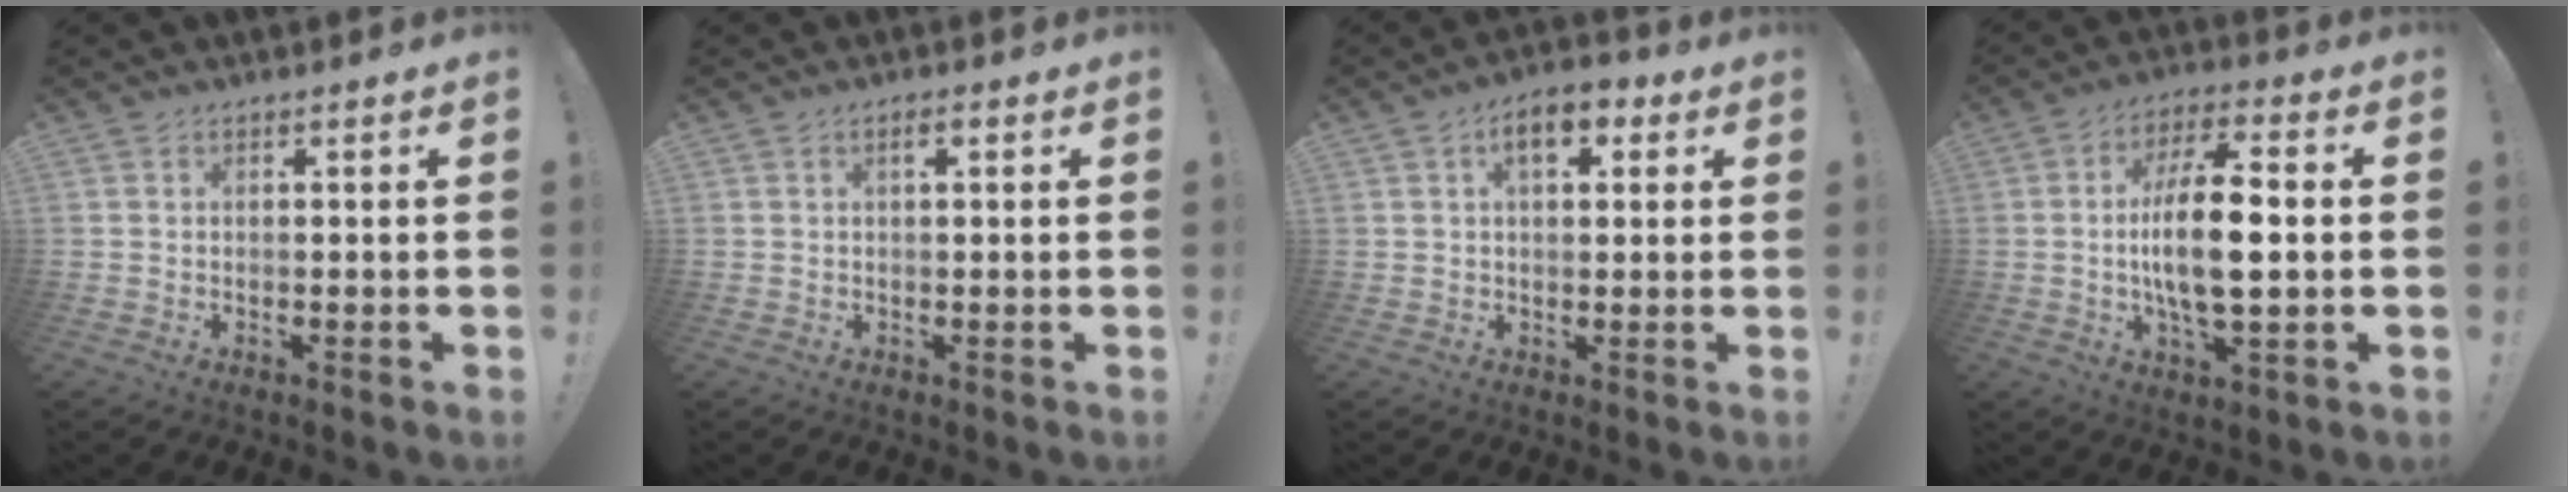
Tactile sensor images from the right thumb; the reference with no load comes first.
{"total": 1.8, "force": [0.7, 0.5, 1.6], "torque": [-0.027, 0.002, 0.009]}
{"total": 7.7, "force": [3.2, 4.0, 5.7], "torque": [-0.074, -0.001, 0.053]}
{"total": 15.4, "force": [-0.7, 5.5, 14.3], "torque": [-0.269, -0.003, -0.026]}